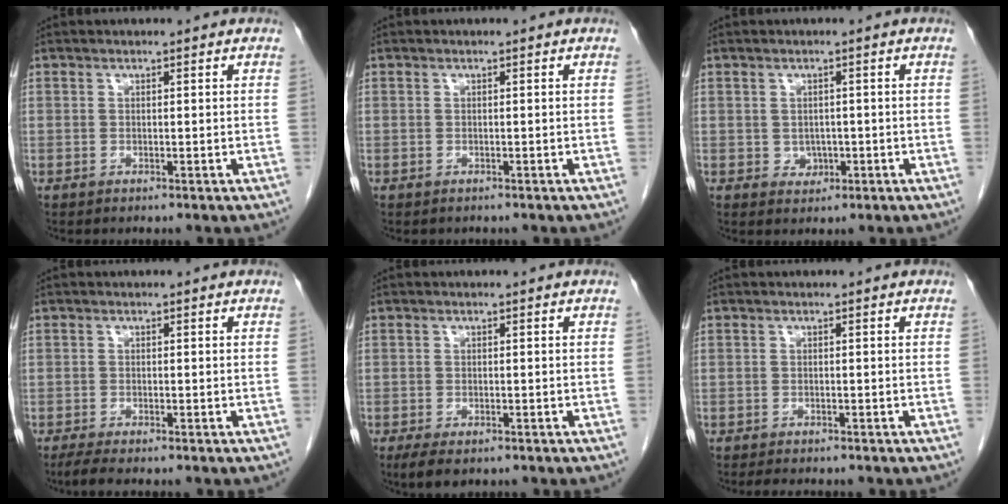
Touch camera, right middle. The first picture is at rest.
{"total": 0.0}
{"total": 1.9, "force": [-0.3, 1.6, 0.9], "torque": [-0.016, 0.000, 0.002]}
{"total": 2.8, "force": [-2.2, 0.1, 1.7], "torque": [-0.039, -0.011, -0.038]}
{"total": 3.6, "force": [-2.4, 1.4, 2.3], "torque": [-0.046, -0.011, -0.034]}
{"total": 3.0, "force": [-2.6, 0.7, 1.3], "torque": [-0.027, -0.010, -0.031]}